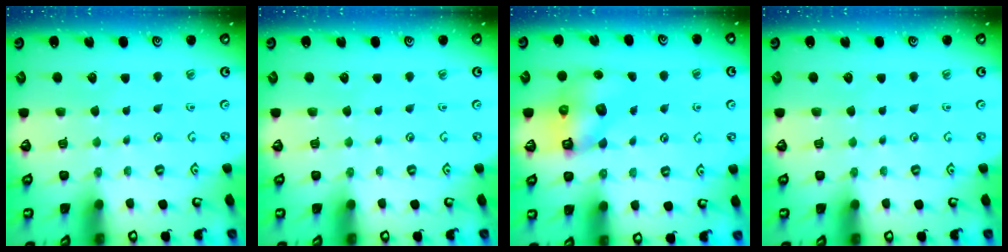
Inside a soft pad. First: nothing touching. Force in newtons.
{"total": 0.0}
{"total": 7.8, "press": 7.7, "slide": 1.0}
{"total": 0.0}